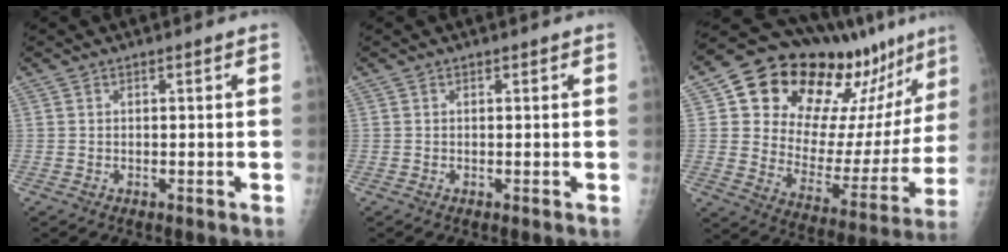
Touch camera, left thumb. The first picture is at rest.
{"total": 0.0}
{"total": 25.9, "force": [17.6, 12.3, 14.5], "torque": [-0.180, -0.060, 0.263]}